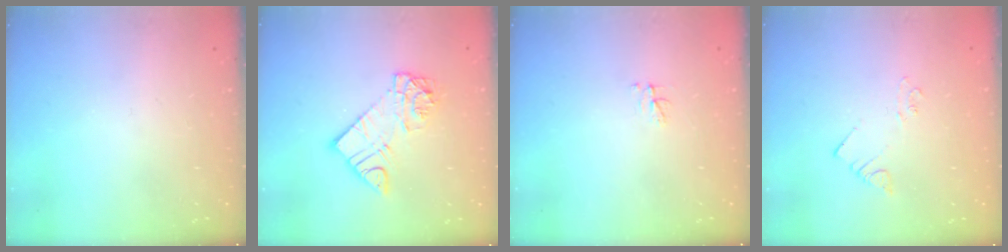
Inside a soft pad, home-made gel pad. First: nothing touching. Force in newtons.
{"total": 9.9, "press": 9.9, "slide": 1.0}
{"total": 2.9, "press": 2.9, "slide": 0.4}
{"total": 2.2, "press": 2.2, "slide": 0.3}